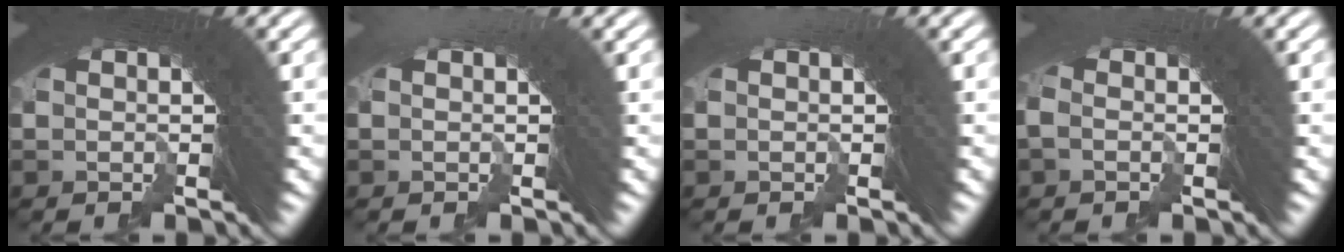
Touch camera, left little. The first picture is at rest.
{"total": 0.0}
{"total": 0.6, "force": [0.0, -0.5, -0.3], "torque": [0.019, 0.013, -0.004]}
{"total": 1.0, "force": [-0.8, -0.6, 0.1], "torque": [0.005, 0.010, -0.019]}